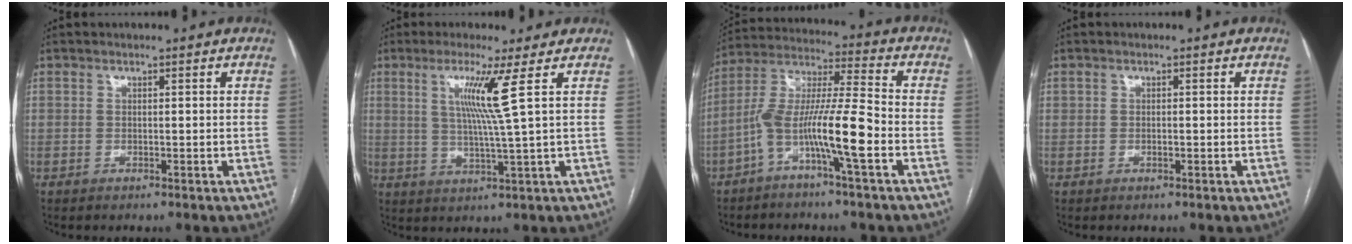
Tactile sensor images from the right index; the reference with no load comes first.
{"total": 6.9, "force": [2.4, -2.1, 6.1], "torque": [-0.117, -0.012, 0.050]}
{"total": 12.0, "force": [-4.9, 0.0, 11.0], "torque": [-0.218, 0.018, -0.095]}
{"total": 0.6, "force": [-0.1, 0.2, 0.6], "torque": [-0.013, -0.001, -0.002]}